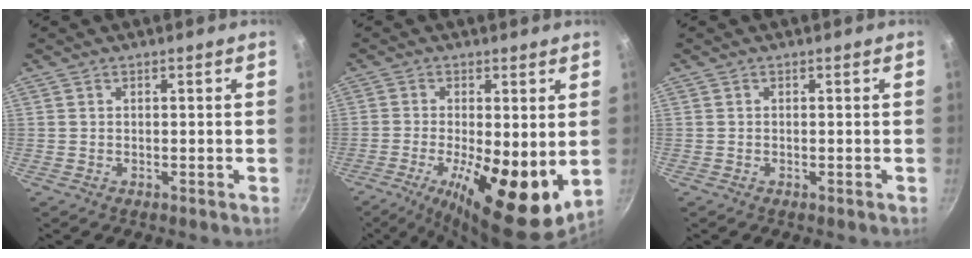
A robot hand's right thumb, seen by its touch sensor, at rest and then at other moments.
{"total": 15.8, "force": [-2.6, 5.7, 14.5], "torque": [-0.231, -0.021, -0.038]}
{"total": 0.0}